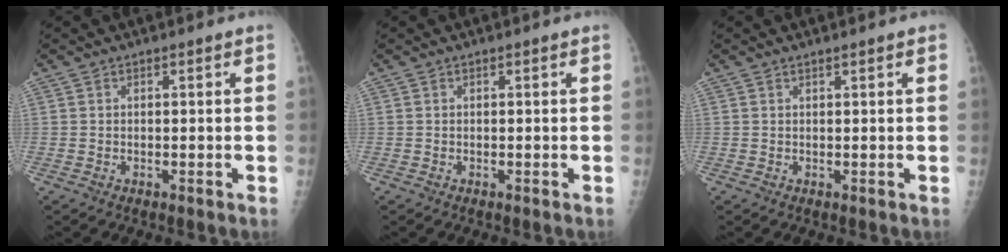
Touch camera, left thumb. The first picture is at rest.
{"total": 0.0}
{"total": 1.0, "force": [0.7, 0.1, 0.7], "torque": [-0.009, 0.000, 0.009]}